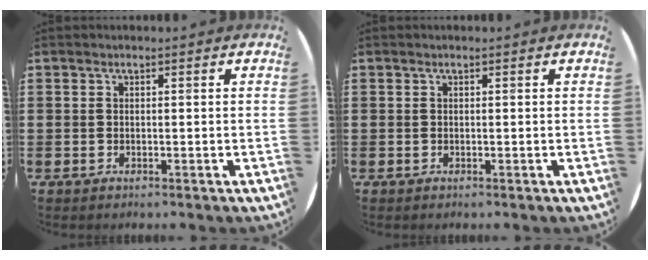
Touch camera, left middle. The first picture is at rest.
{"total": 0.0}